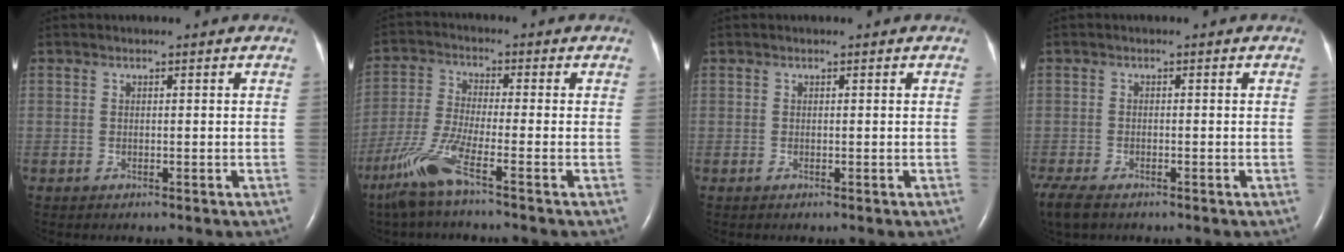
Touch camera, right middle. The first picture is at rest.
{"total": 7.8, "force": [-4.9, -0.2, 6.0], "torque": [-0.140, -0.019, -0.106]}
{"total": 0.0}
{"total": 6.8, "force": [-5.0, 2.6, 3.8], "torque": [-0.085, -0.017, -0.086]}